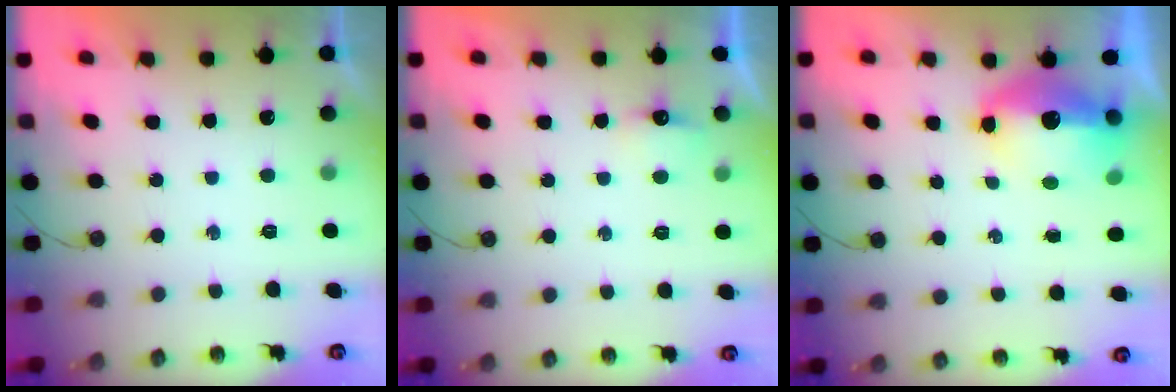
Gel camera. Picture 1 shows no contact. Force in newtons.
{"total": 4.3, "press": 4.2, "slide": 0.7}
{"total": 11.5, "press": 11.4, "slide": 1.3}